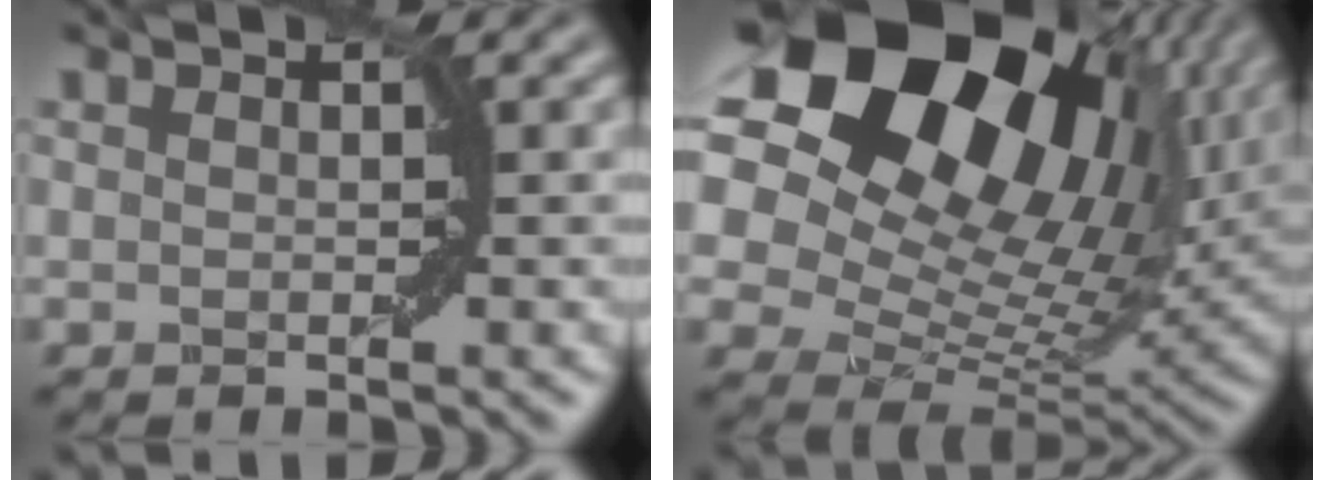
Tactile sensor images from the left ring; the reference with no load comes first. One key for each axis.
{"total": 19.7, "fx": 9.3, "fy": 12.6, "fz": 12.0, "tx": -0.227, "ty": 0.036, "tz": 0.153}